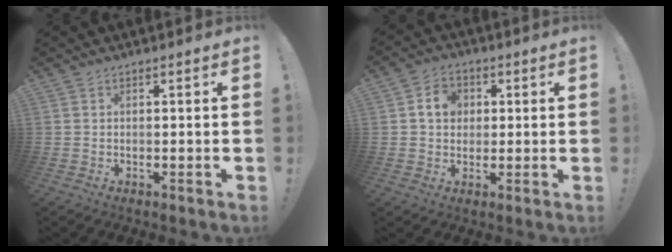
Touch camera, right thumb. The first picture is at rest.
{"total": 7.1, "force": [1.6, 5.9, 3.5], "torque": [-0.062, 0.012, 0.030]}